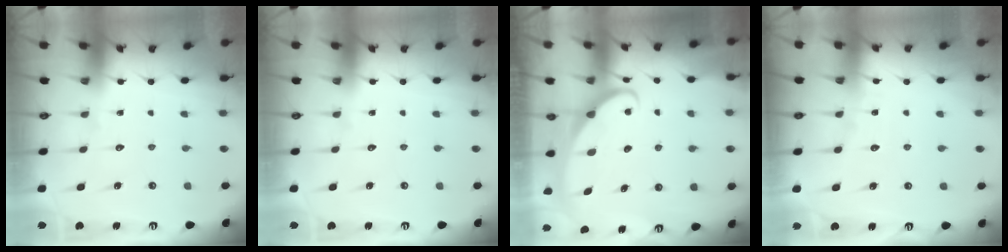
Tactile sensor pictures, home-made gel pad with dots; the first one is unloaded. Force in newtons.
{"total": 0.0}
{"total": 2.5, "press": 2.5, "slide": 0.3}
{"total": 2.9, "press": 2.8, "slide": 0.3}